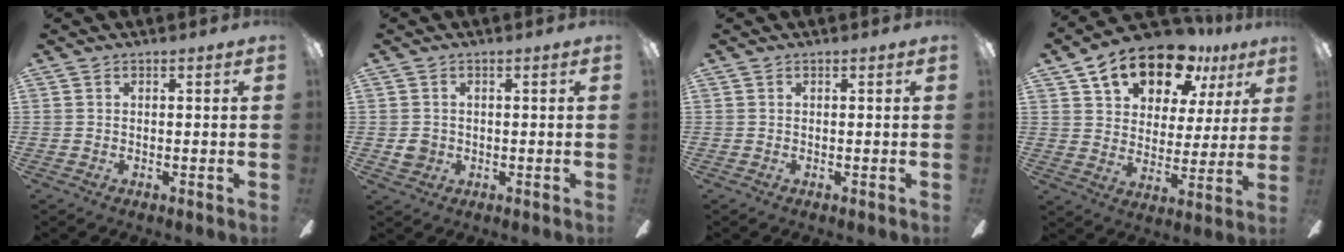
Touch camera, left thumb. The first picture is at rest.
{"total": 2.7, "force": [0.0, 2.5, 1.0], "torque": [-0.012, 0.003, -0.001]}
{"total": 0.0}
{"total": 16.2, "force": [11.4, 8.6, 7.7], "torque": [-0.124, -0.063, 0.201]}